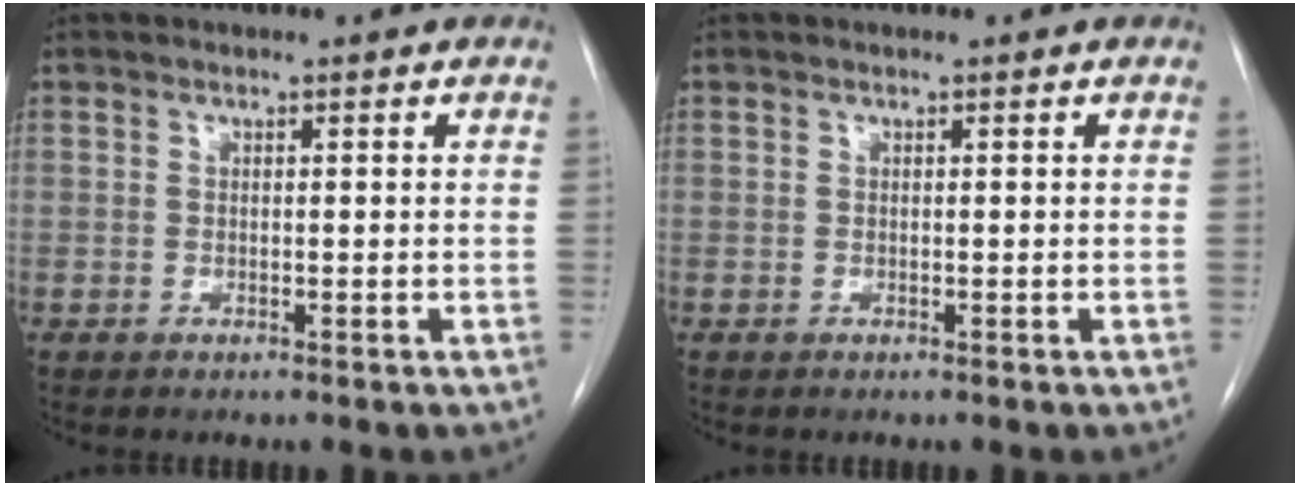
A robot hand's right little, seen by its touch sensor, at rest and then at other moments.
{"total": 0.0}